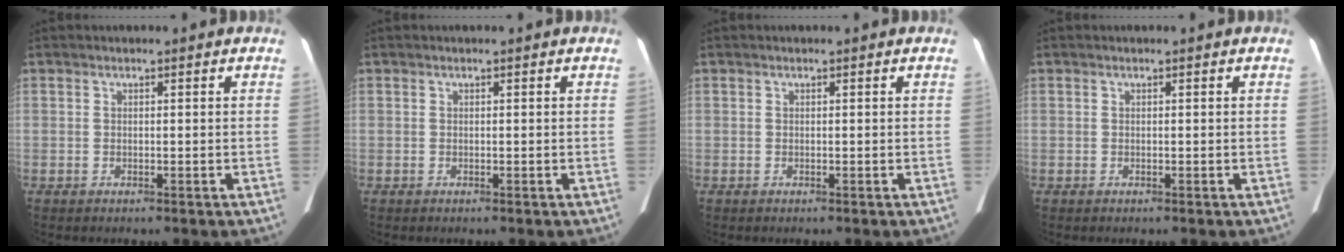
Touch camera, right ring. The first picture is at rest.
{"total": 0.0}
{"total": 0.0}
{"total": 0.0}